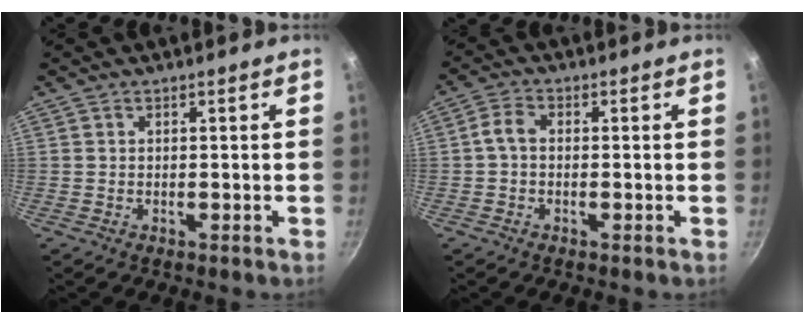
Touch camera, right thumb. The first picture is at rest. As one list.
[{"total": 3.2, "force": [-0.3, 2.0, 2.5], "torque": [-0.058, 0.014, -0.015]}]